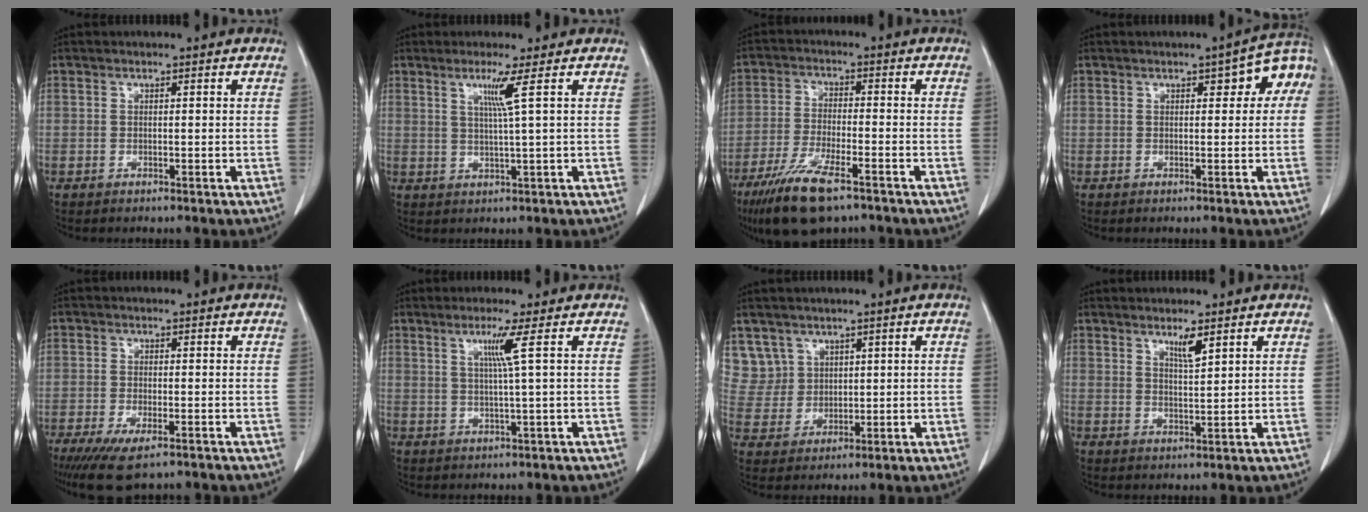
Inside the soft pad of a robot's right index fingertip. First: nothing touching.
{"total": 3.8, "force": [1.5, -1.4, 3.2], "torque": [-0.066, -0.009, 0.033]}
{"total": 10.9, "force": [-7.2, 2.4, 7.7], "torque": [-0.147, -0.024, -0.125]}
{"total": 6.1, "force": [1.6, 2.1, 5.5], "torque": [-0.063, 0.029, 0.013]}
{"total": 7.4, "force": [-5.1, 1.9, 5.0], "torque": [-0.081, -0.017, -0.079]}
{"total": 3.8, "force": [1.3, -1.4, 3.3], "torque": [-0.067, -0.007, 0.028]}
{"total": 7.2, "force": [4.4, 5.7, -0.2], "torque": [0.001, 0.013, 0.102]}
{"total": 3.0, "force": [2.0, 0.2, 2.2], "torque": [-0.042, -0.007, 0.037]}